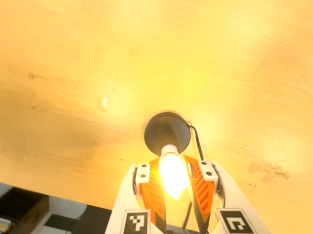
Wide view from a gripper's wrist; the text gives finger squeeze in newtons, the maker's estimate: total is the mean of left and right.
{"total": 12.5, "left": 12.1, "right": 13.0}